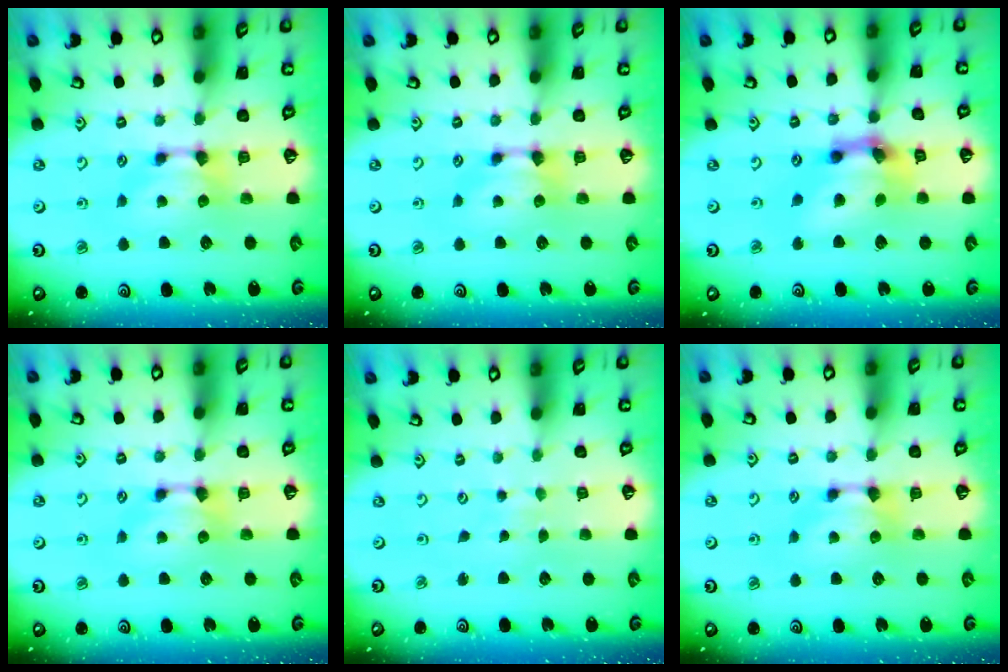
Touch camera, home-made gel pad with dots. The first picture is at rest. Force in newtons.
{"total": 0.0}
{"total": 7.7, "press": 7.2, "slide": 2.8}
{"total": 0.0}
{"total": 5.2, "press": 5.2, "slide": 0.2}
{"total": 0.0}